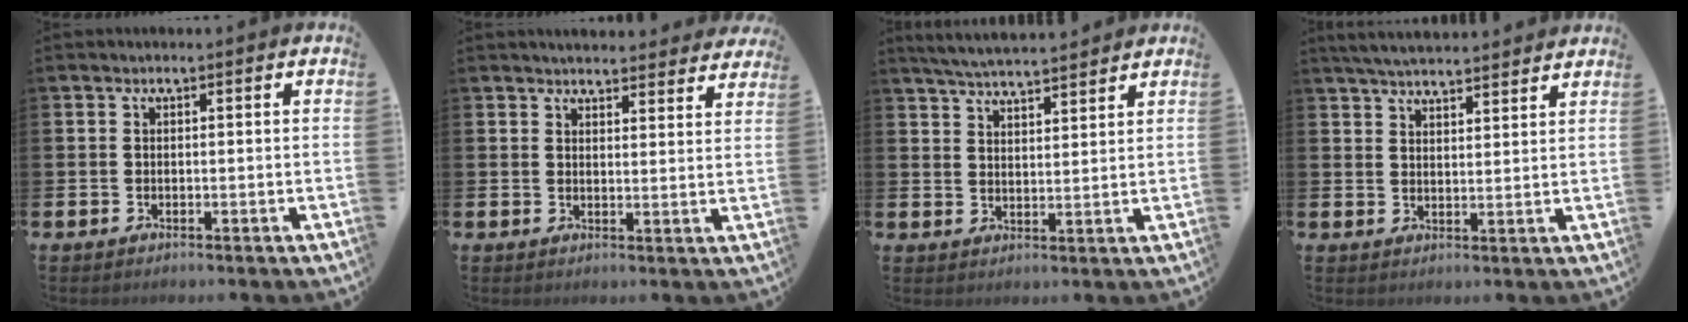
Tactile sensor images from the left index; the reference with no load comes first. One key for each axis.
{"total": 4.0, "fx": 3.9, "fy": 0.6, "fz": 0.1, "tx": 0.003, "ty": -0.026, "tz": 0.069}
{"total": 4.9, "fx": 4.9, "fy": 0.1, "fz": 0.7, "tx": -0.028, "ty": -0.024, "tz": 0.088}
{"total": 4.9, "fx": 4.8, "fy": 0.2, "fz": 0.8, "tx": -0.020, "ty": -0.026, "tz": 0.086}